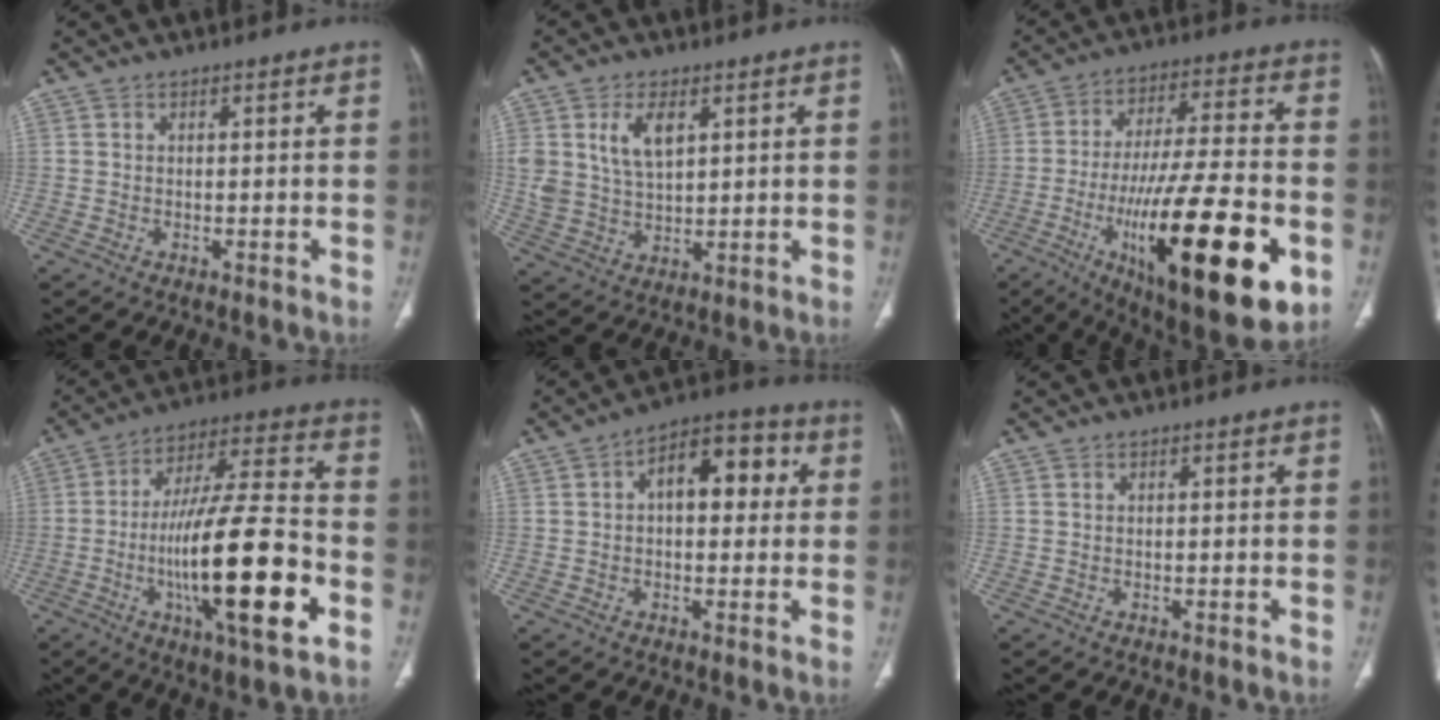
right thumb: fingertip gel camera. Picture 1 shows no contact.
{"total": 8.3, "force": [3.2, 4.7, 6.0], "torque": [-0.106, -0.012, 0.071]}
{"total": 29.3, "force": [-9.7, 8.5, 26.2], "torque": [-0.401, 0.015, -0.138]}
{"total": 24.1, "force": [-6.5, 6.0, 22.4], "torque": [-0.392, 0.019, -0.100]}
{"total": 10.9, "force": [2.0, 6.1, 8.8], "torque": [-0.090, 0.027, 0.020]}
{"total": 0.0}